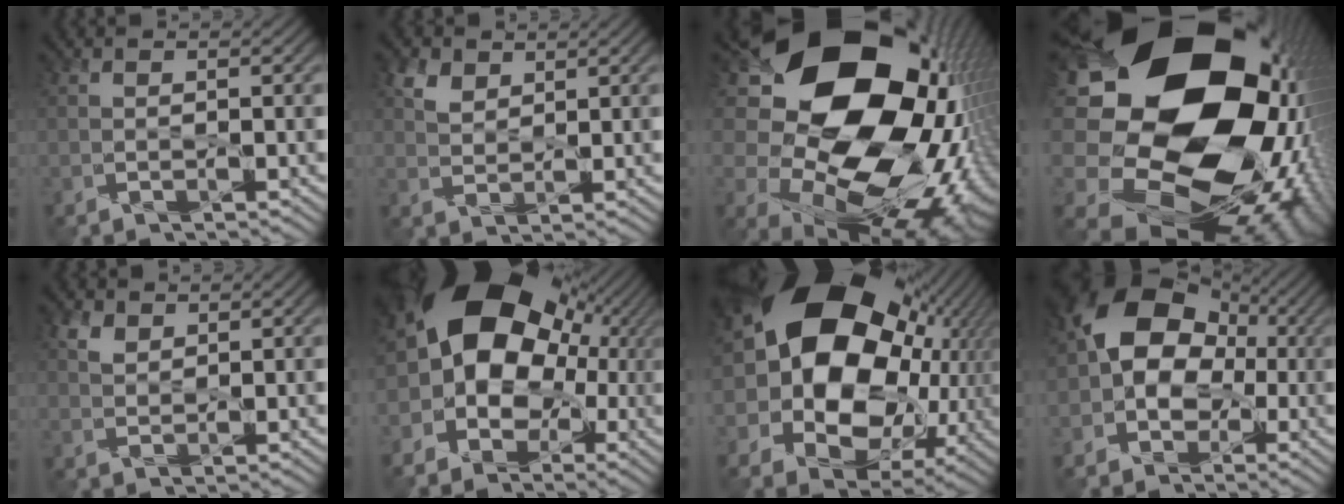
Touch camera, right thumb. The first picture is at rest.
{"total": 3.1, "force": [2.4, 1.8, 0.8], "torque": [-0.028, 0.007, 0.046]}
{"total": 22.3, "force": [5.0, 17.3, 13.2], "torque": [-0.268, -0.026, 0.123]}
{"total": 23.5, "force": [4.3, 19.5, 12.3], "torque": [-0.266, -0.047, 0.079]}
{"total": 2.2, "force": [1.8, 1.2, 0.5], "torque": [-0.018, 0.005, 0.034]}
{"total": 17.0, "force": [2.5, 13.1, 10.5], "torque": [-0.169, 0.028, 0.033]}
{"total": 21.1, "force": [3.7, 15.6, 13.8], "torque": [-0.259, -0.002, 0.083]}
{"total": 12.7, "force": [1.0, 9.9, 7.9], "torque": [-0.101, 0.028, -0.016]}